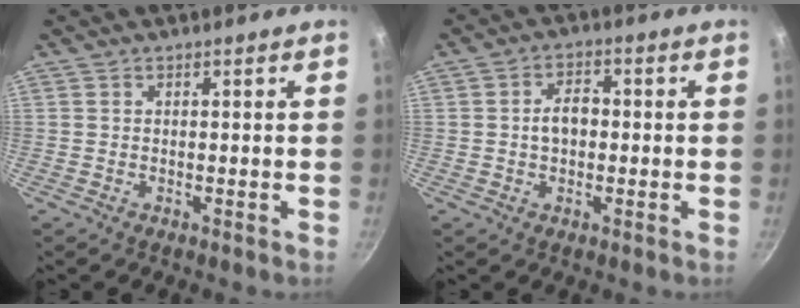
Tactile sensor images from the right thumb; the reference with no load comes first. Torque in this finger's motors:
{"motor_torque": [0.03, 0.63, 0.85, -0.10, 0.03]}